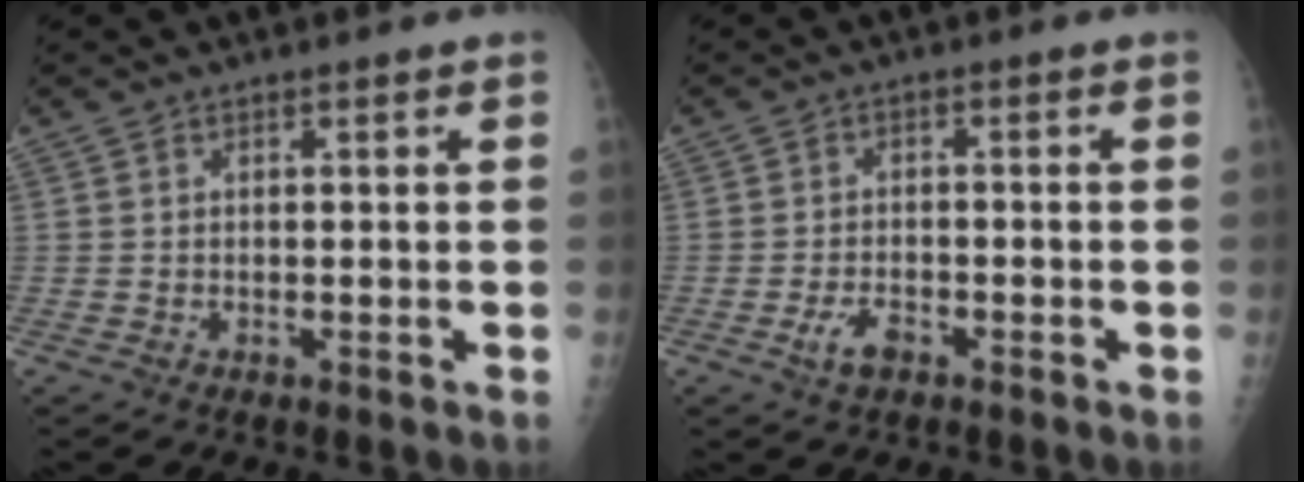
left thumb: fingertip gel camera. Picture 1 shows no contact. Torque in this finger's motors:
{"motor_torque": [-0.05, 0.05, 0.19, 0.09, 0.02]}